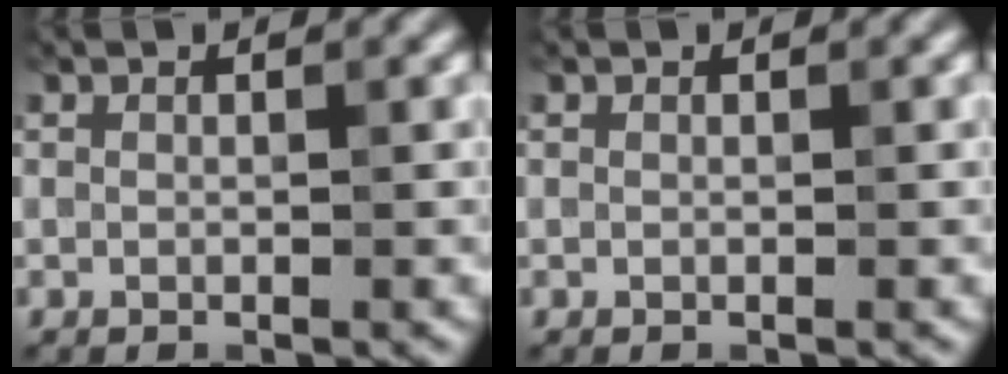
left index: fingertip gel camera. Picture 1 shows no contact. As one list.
[{"total": 0.0}]